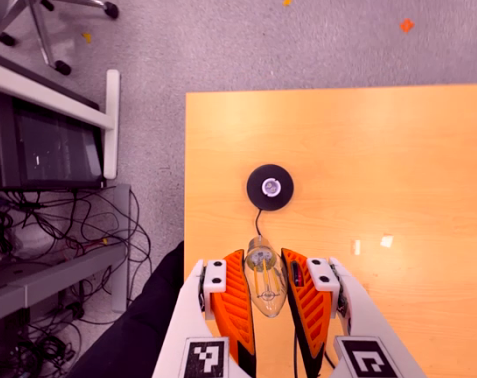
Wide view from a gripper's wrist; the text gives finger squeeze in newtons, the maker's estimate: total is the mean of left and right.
{"total": 19.1, "left": 21.4, "right": 16.8}